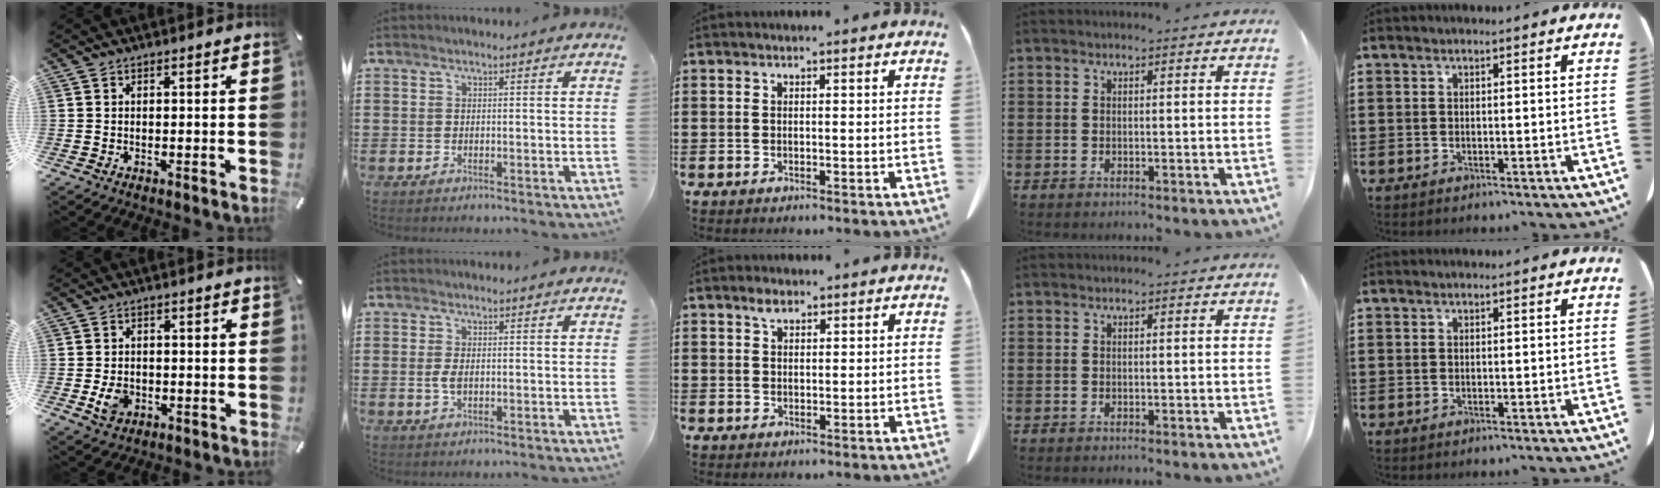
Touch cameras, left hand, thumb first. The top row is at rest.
{"thumb": {"total": 4.7, "force": [-1.2, 3.5, 2.9], "torque": [-0.059, -0.002, -0.026]}, "index": {"total": 2.0, "force": [0.0, 1.0, 1.8], "torque": [-0.051, -0.005, -0.005]}, "middle": {"total": 2.1, "force": [1.5, 1.0, 1.1], "torque": [-0.017, -0.003, 0.028]}}